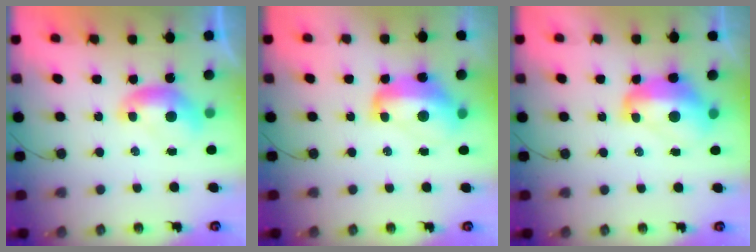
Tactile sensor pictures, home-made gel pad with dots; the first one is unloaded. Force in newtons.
{"total": 7.9, "press": 7.7, "slide": 1.4}
{"total": 5.9, "press": 5.7, "slide": 1.4}